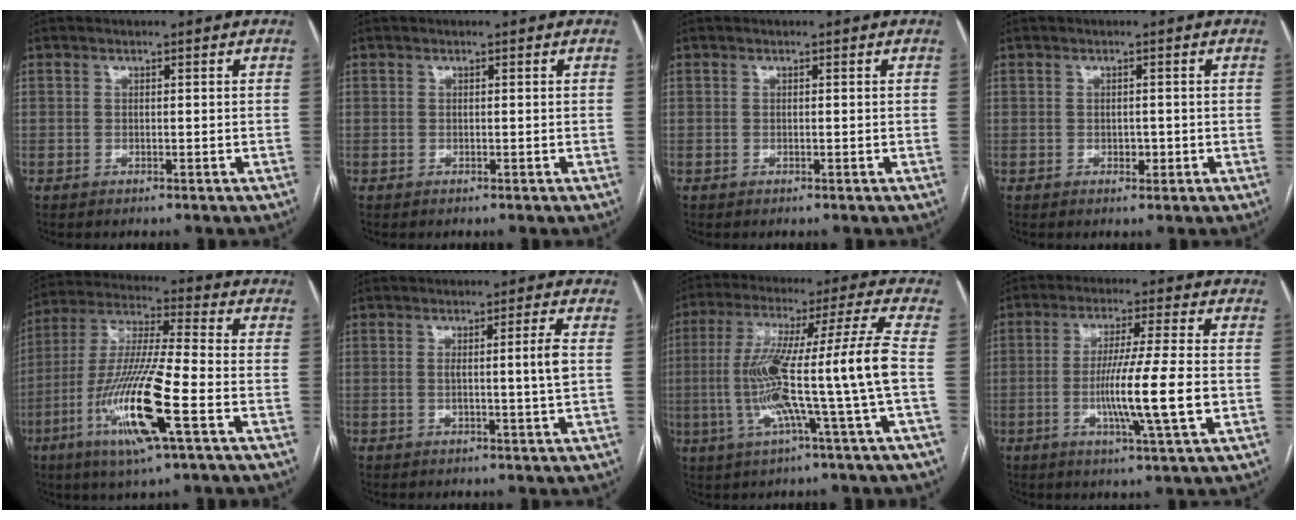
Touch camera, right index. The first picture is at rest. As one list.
[{"total": 0.0}, {"total": 0.0}, {"total": 1.2, "force": [-0.3, 0.8, 0.7], "torque": [-0.010, 0.001, -0.002]}, {"total": 16.8, "force": [-6.2, 0.7, 15.6], "torque": [-0.321, -0.019, -0.116]}, {"total": 3.7, "force": [0.1, -1.1, 3.5], "torque": [-0.060, -0.003, 0.002]}, {"total": 15.2, "force": [-2.8, -2.0, 14.9], "torque": [-0.273, 0.008, -0.054]}, {"total": 11.0, "force": [-2.1, -0.9, 10.8], "torque": [-0.195, -0.016, -0.043]}]